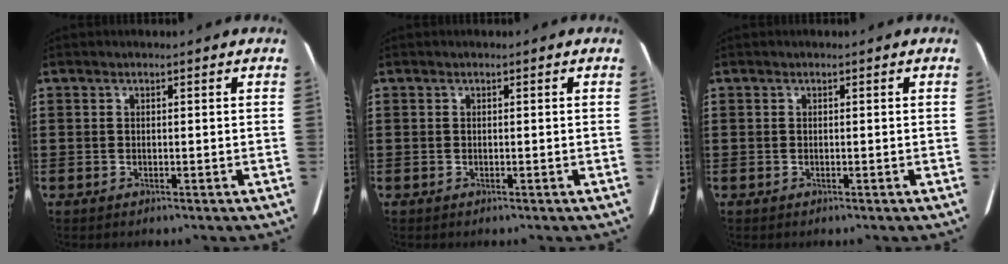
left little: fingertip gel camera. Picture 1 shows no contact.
{"total": 0.0}
{"total": 0.0}